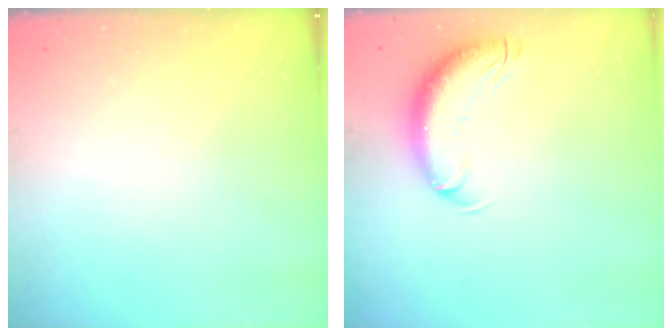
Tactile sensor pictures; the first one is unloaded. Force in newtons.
{"total": 12.1, "press": 11.8, "slide": 2.7}